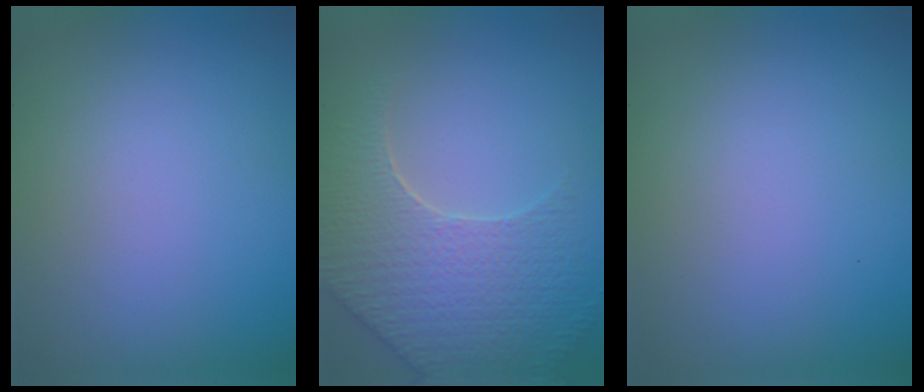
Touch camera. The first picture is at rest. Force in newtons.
{"total": 7.0, "press": 5.5, "slide": 4.3}
{"total": 0.0}